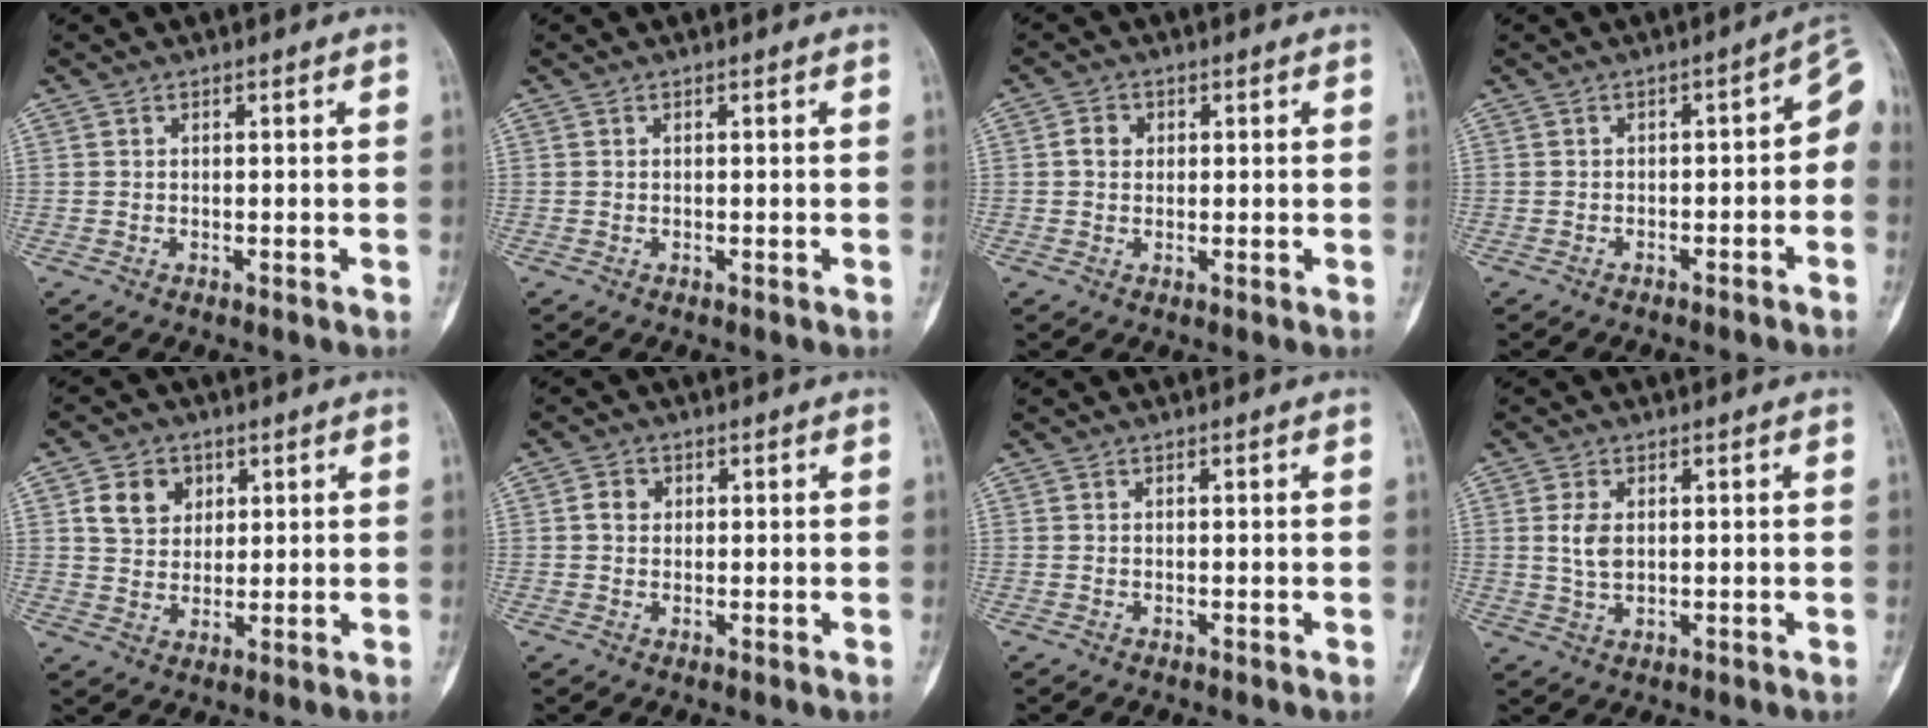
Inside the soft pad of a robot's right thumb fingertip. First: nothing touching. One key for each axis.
{"total": 0.0}
{"total": 2.5, "fx": 0.4, "fy": 2.2, "fz": 1.2, "tx": -0.010, "ty": 0.004, "tz": 0.005}
{"total": 6.9, "fx": -2.6, "fy": 3.6, "fz": 5.2, "tx": -0.041, "ty": 0.047, "tz": -0.038}
{"total": 7.2, "fx": 2.7, "fy": 5.9, "fz": 3.2, "tx": -0.028, "ty": -0.008, "tz": 0.048}
{"total": 2.4, "fx": 0.4, "fy": 2.1, "fz": 1.1, "tx": -0.009, "ty": 0.003, "tz": 0.005}
{"total": 0.0}
{"total": 6.2, "fx": 0.9, "fy": 3.7, "fz": 4.9, "tx": -0.097, "ty": -0.005, "tz": 0.024}